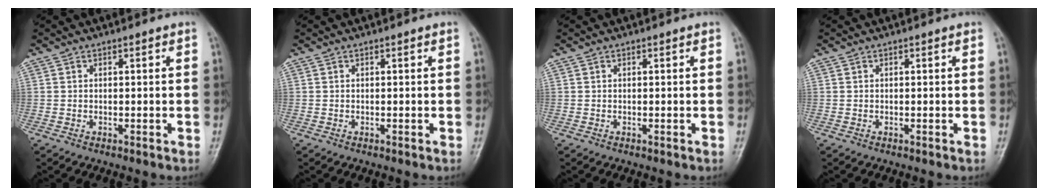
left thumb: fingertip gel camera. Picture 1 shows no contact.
{"total": 0.0}
{"total": 0.0}
{"total": 0.0}